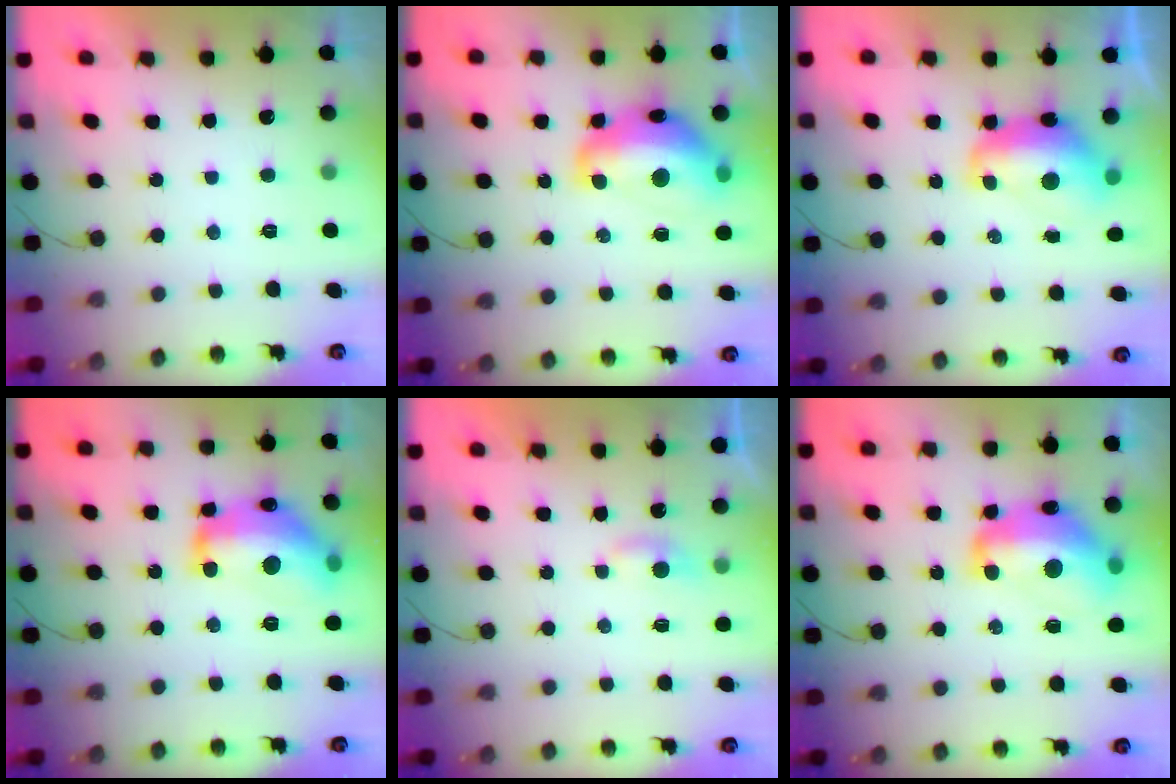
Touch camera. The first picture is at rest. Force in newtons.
{"total": 16.2, "press": 16.2, "slide": 1.1}
{"total": 10.3, "press": 10.2, "slide": 0.9}
{"total": 19.0, "press": 19.0, "slide": 1.2}
{"total": 3.2, "press": 3.2, "slide": 0.4}
{"total": 16.4, "press": 16.3, "slide": 1.9}